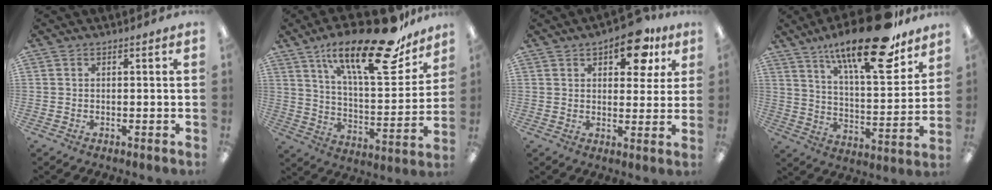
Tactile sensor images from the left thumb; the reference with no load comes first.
{"total": 25.4, "force": [16.9, 8.0, 17.1], "torque": [-0.259, -0.100, 0.276]}
{"total": 11.5, "force": [6.4, 5.6, 7.8], "torque": [-0.082, -0.025, 0.103]}
{"total": 23.4, "force": [16.4, 6.7, 15.3], "torque": [-0.234, -0.103, 0.267]}